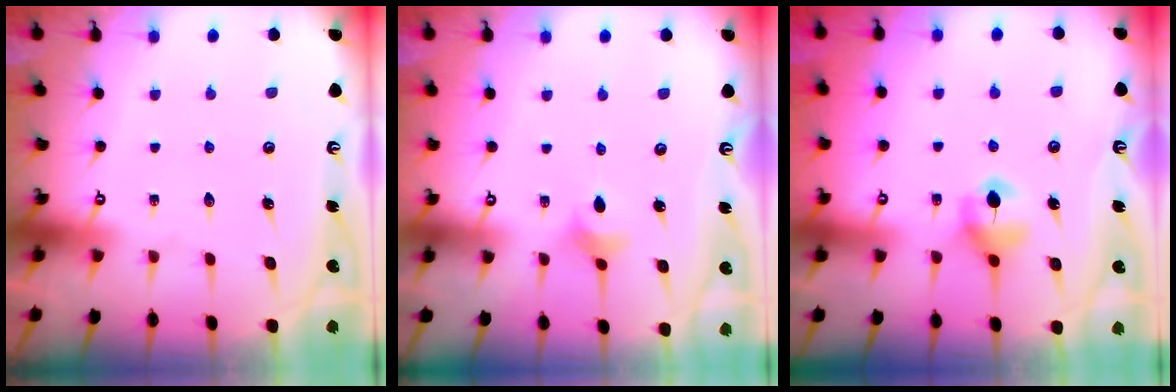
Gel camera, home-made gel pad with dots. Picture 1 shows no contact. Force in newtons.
{"total": 4.2, "press": 4.2, "slide": 0.7}
{"total": 5.7, "press": 5.6, "slide": 0.6}